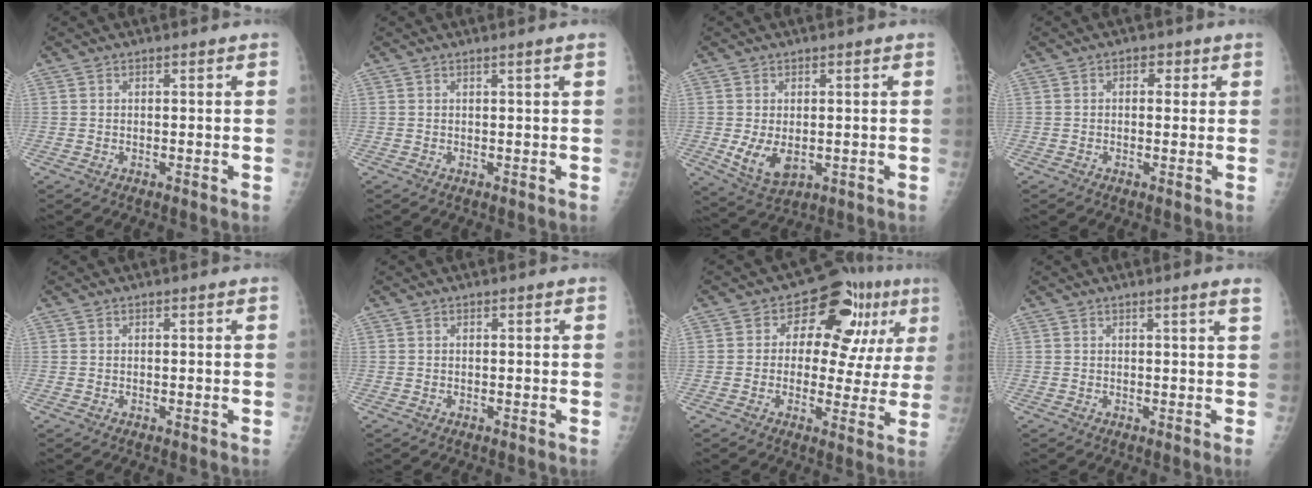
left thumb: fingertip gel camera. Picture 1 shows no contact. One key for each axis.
{"total": 1.0, "fx": 0.5, "fy": -0.4, "fz": 0.8, "tx": -0.022, "ty": -0.004, "tz": 0.012}
{"total": 6.7, "fx": -0.8, "fy": 4.2, "fz": 5.1, "tx": -0.082, "ty": -0.017, "tz": -0.001}
{"total": 2.5, "fx": 0.8, "fy": 1.8, "fz": 1.6, "tx": -0.003, "ty": 0.003, "tz": 0.006}
{"total": 0.0}
{"total": 0.0}
{"total": 15.0, "fx": 5.1, "fy": 8.6, "fz": 11.2, "tx": -0.094, "ty": 0.008, "tz": 0.061}
{"total": 2.8, "fx": 1.2, "fy": -1.2, "fz": 2.2, "tx": -0.038, "ty": -0.006, "tz": 0.016}